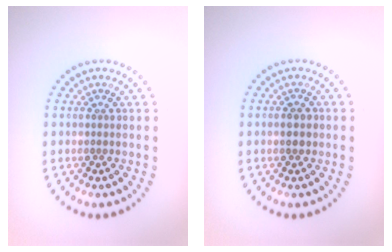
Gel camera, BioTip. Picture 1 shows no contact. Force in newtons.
{"total": 1.2, "press": 1.2, "slide": 0.1}